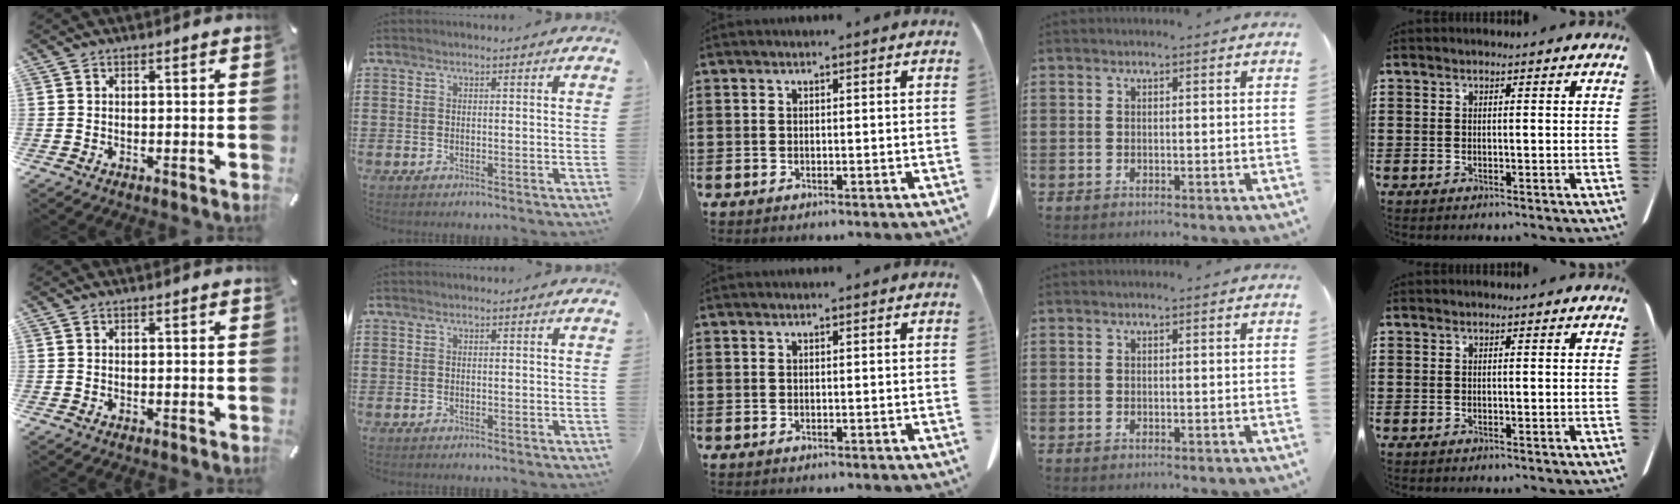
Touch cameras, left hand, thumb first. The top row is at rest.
{}